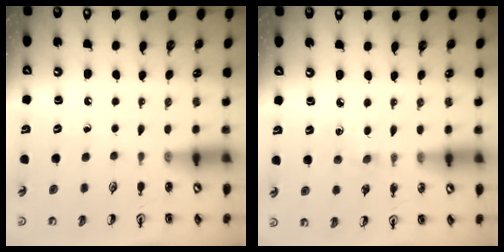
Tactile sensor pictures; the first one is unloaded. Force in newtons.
{"total": 3.2, "press": 3.2, "slide": 0.5}